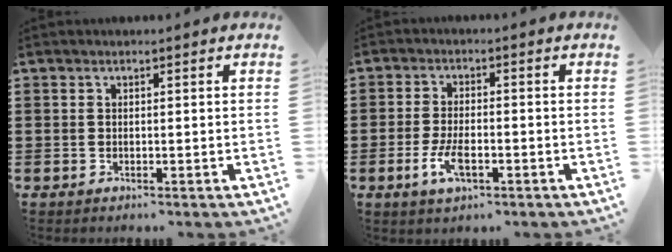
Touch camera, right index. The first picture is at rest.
{"total": 4.7, "force": [-1.8, 2.0, 3.8], "torque": [-0.083, -0.001, -0.036]}